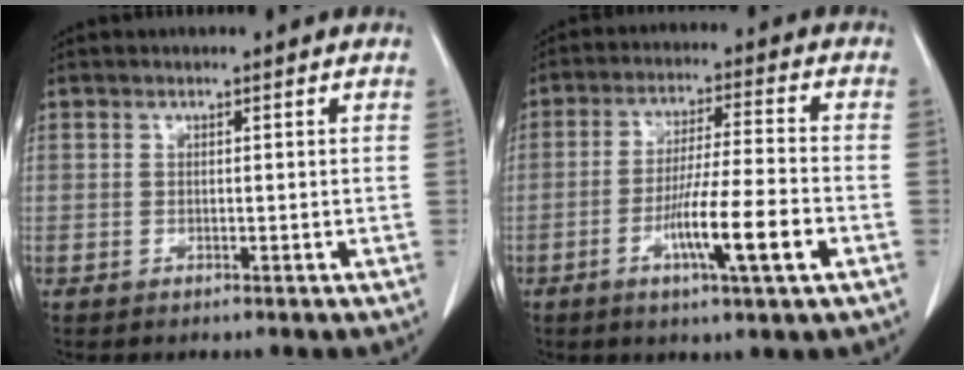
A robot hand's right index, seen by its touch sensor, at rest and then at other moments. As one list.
[{"total": 10.6, "force": [-4.0, 0.0, 9.9], "torque": [-0.172, -0.011, -0.071]}]